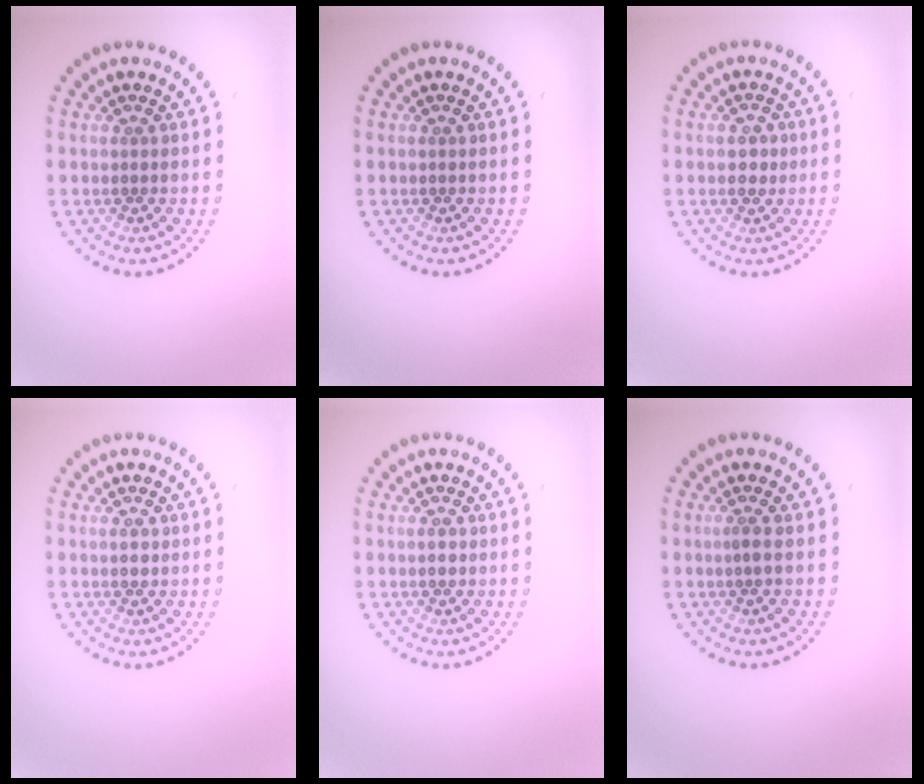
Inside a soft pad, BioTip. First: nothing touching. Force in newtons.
{"total": 0.0}
{"total": 1.8, "press": 1.8, "slide": 0.2}
{"total": 1.0, "press": 1.0, "slide": 0.3}
{"total": 1.1, "press": 1.1, "slide": 0.1}
{"total": 1.1, "press": 0.8, "slide": 0.6}